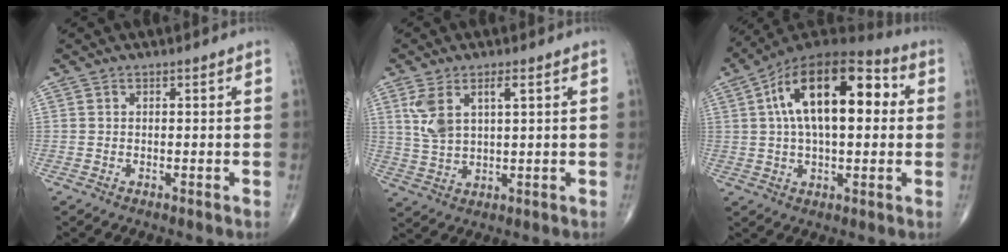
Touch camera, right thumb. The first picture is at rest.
{"total": 7.5, "force": [2.8, 3.3, 6.1], "torque": [-0.126, -0.001, 0.063]}
{"total": 20.6, "force": [4.1, 10.1, 17.5], "torque": [-0.271, 0.027, 0.054]}